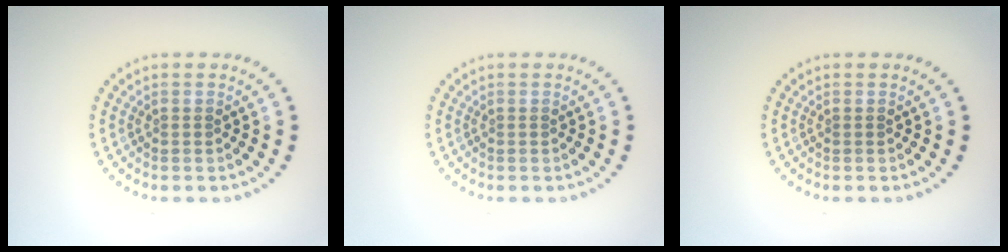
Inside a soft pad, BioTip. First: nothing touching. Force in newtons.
{"total": 0.0}
{"total": 0.0}